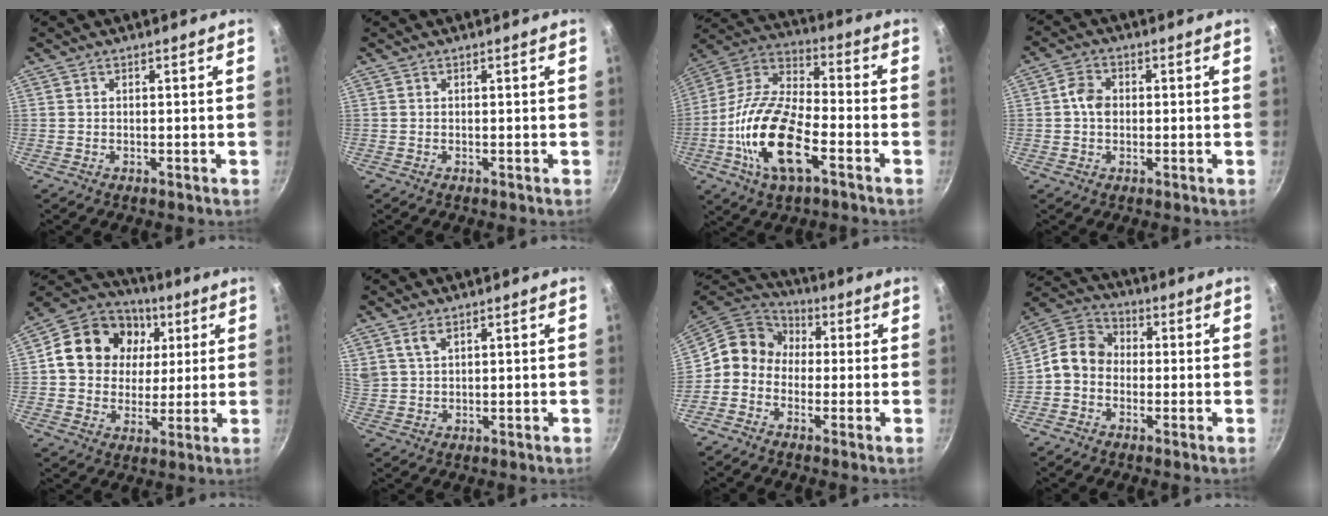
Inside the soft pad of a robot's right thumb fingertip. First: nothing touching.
{"total": 0.0}
{"total": 19.7, "force": [-6.7, 9.0, 16.1], "torque": [-0.303, 0.035, -0.143]}
{"total": 4.3, "force": [0.1, 3.3, 2.7], "torque": [-0.040, 0.013, -0.006]}
{"total": 17.8, "force": [4.4, 14.8, 9.0], "torque": [-0.140, 0.006, 0.063]}
{"total": 4.0, "force": [2.5, 2.0, 2.4], "torque": [-0.041, -0.005, 0.054]}
{"total": 9.3, "force": [-0.6, 8.2, 4.3], "torque": [-0.055, 0.037, -0.040]}
{"total": 8.5, "force": [-1.3, 7.1, 4.6], "torque": [-0.056, 0.033, -0.050]}